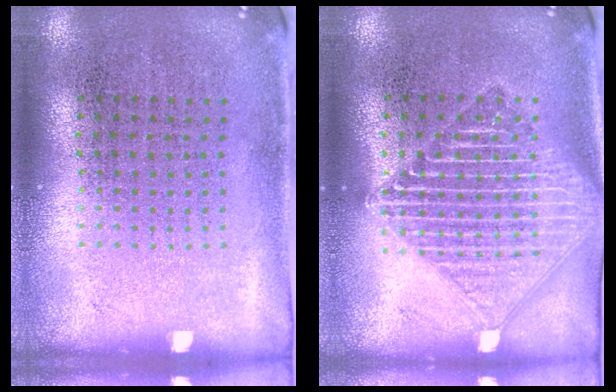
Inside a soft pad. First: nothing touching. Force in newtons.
{"total": 3.0, "press": 3.0, "slide": 0.4}